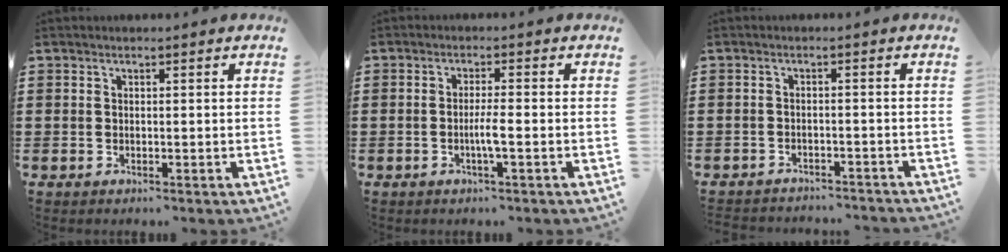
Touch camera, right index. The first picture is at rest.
{"total": 2.6, "force": [-0.8, 0.0, 2.5], "torque": [-0.051, -0.005, -0.018]}
{"total": 2.0, "force": [-2.0, 0.2, 0.0], "torque": [-0.006, 0.000, -0.043]}